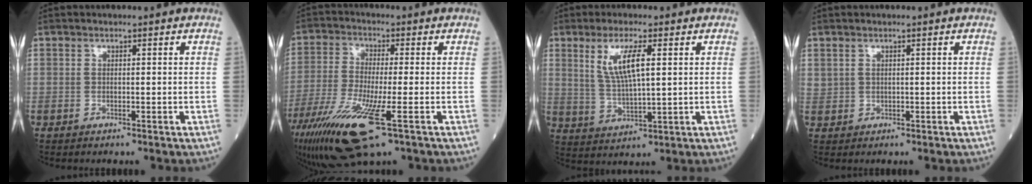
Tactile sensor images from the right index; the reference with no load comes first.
{"total": 13.9, "force": [-6.7, 1.7, 12.0], "torque": [-0.247, -0.039, -0.119]}
{"total": 7.4, "force": [2.6, 1.2, 6.8], "torque": [-0.138, -0.001, 0.055]}
{"total": 1.0, "force": [0.7, 0.6, 0.2], "torque": [0.000, 0.003, 0.015]}